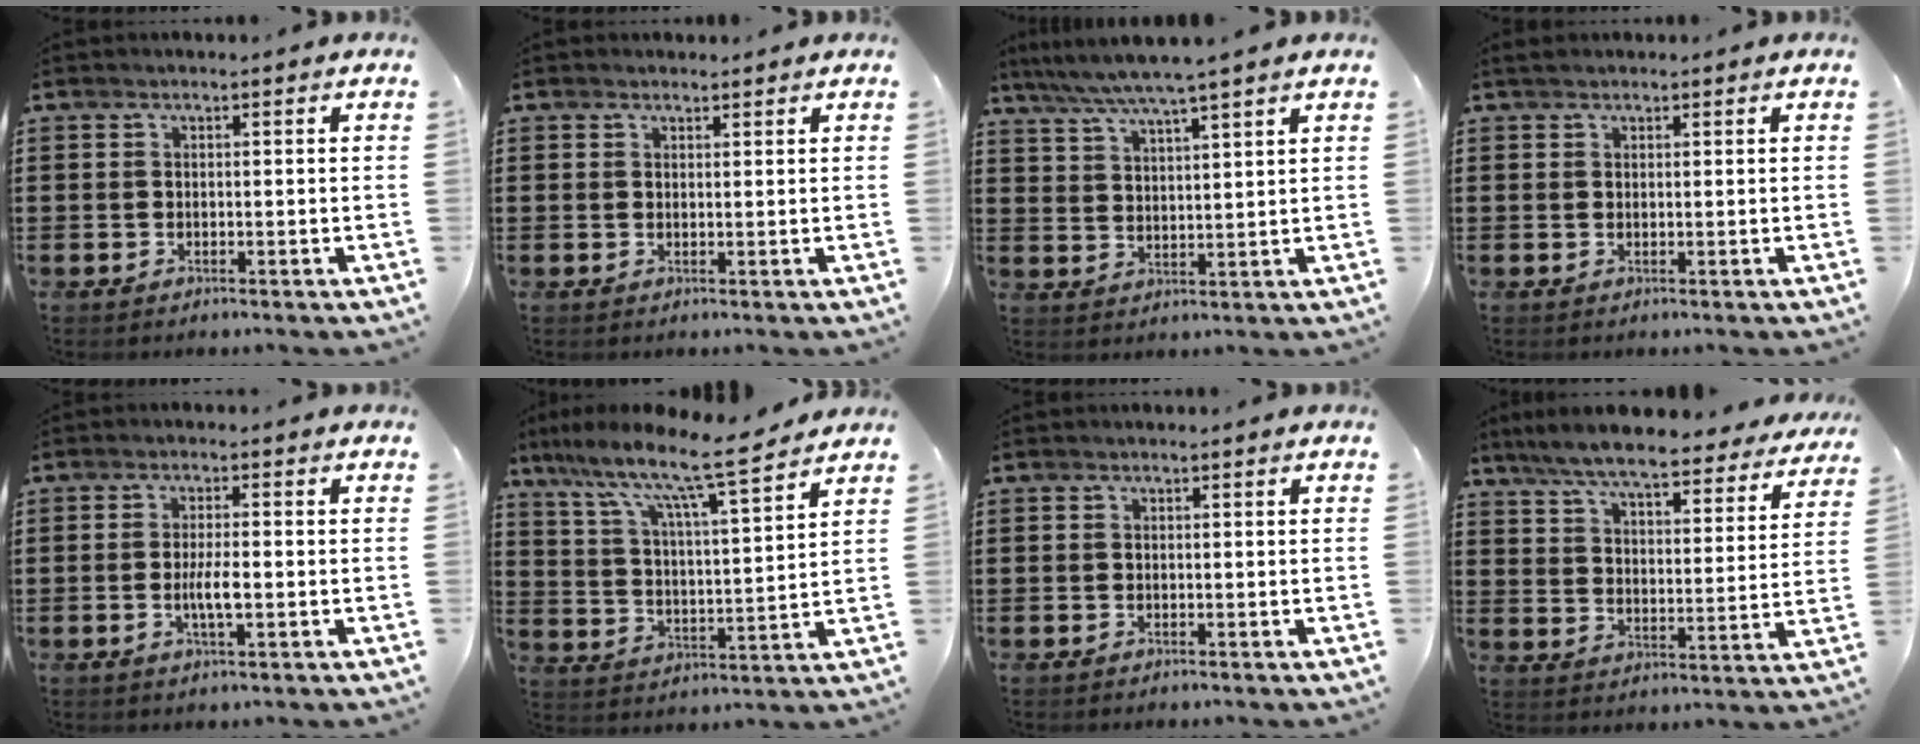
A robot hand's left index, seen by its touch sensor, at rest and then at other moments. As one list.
[{"total": 0.9, "force": [0.8, 0.3, 0.0], "torque": [-0.003, 0.002, 0.017]}, {"total": 5.3, "force": [4.6, -0.6, 2.6], "torque": [-0.065, -0.021, 0.079]}, {"total": 0.9, "force": [0.7, 0.4, 0.4], "torque": [-0.009, 0.003, 0.014]}, {"total": 3.8, "force": [-0.8, 0.8, 3.6], "torque": [-0.076, -0.005, -0.018]}, {"total": 9.9, "force": [8.2, 0.9, 5.6], "torque": [-0.132, -0.052, 0.130]}, {"total": 0.0}, {"total": 7.9, "force": [7.2, 0.3, 3.2], "torque": [-0.092, -0.044, 0.126]}]